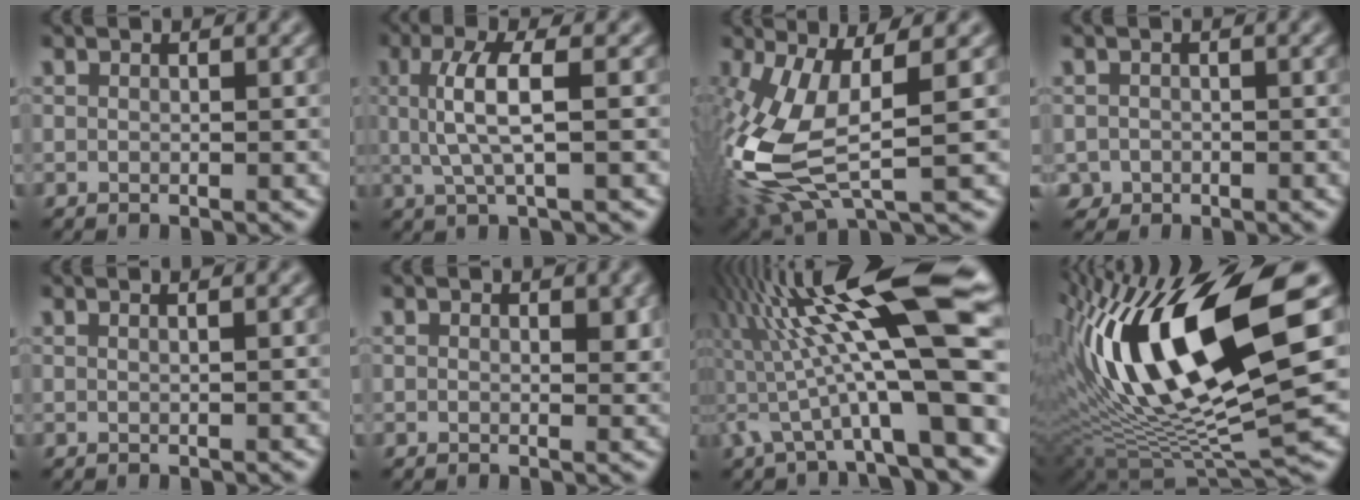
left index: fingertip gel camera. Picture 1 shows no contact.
{"total": 4.3, "force": [0.5, 1.0, 4.1], "torque": [-0.088, 0.002, 0.011]}
{"total": 10.8, "force": [-1.2, 4.5, 9.7], "torque": [-0.238, -0.014, -0.021]}
{"total": 1.4, "force": [-0.8, 1.1, 0.0], "torque": [0.004, 0.002, -0.015]}
{"total": 1.5, "force": [0.8, 0.7, 1.1], "torque": [-0.005, -0.002, -0.007]}
{"total": 1.5, "force": [0.4, 0.9, 1.2], "torque": [-0.010, -0.004, 0.006]}
{"total": 14.2, "force": [1.3, 2.6, 13.9], "torque": [-0.236, 0.021, 0.025]}
{"total": 16.2, "force": [3.9, 5.1, 14.9], "torque": [-0.275, 0.008, 0.066]}